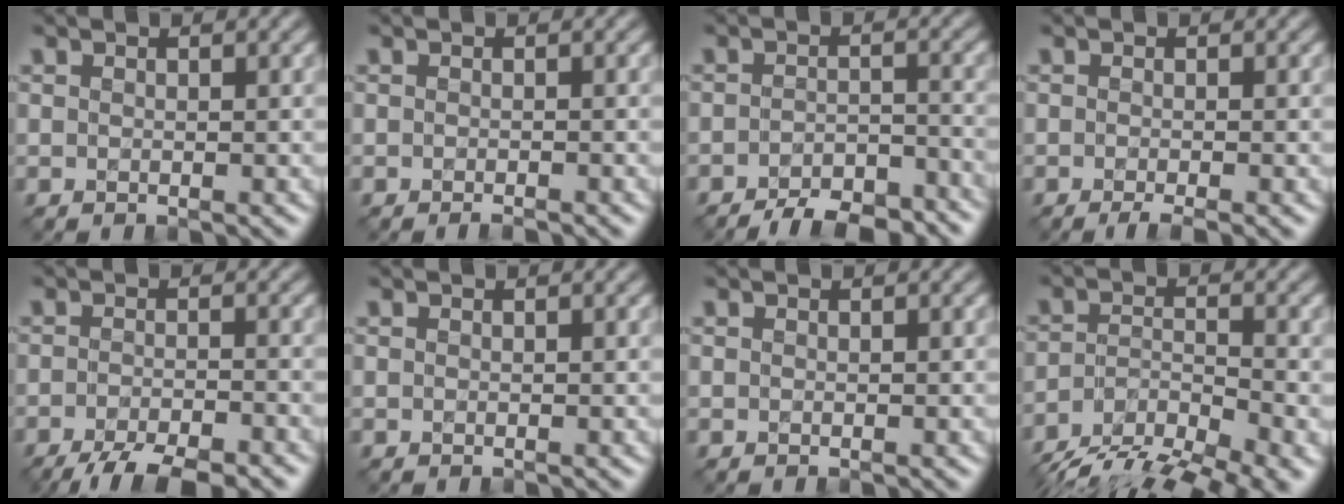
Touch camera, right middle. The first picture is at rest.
{"total": 0.9, "force": [-0.7, 0.1, 0.5], "torque": [-0.006, -0.002, -0.013]}
{"total": 6.8, "force": [-5.6, 2.0, 3.2], "torque": [-0.047, -0.009, -0.082]}
{"total": 2.2, "force": [-1.3, 0.4, 1.7], "torque": [-0.023, -0.004, -0.026]}
{"total": 5.8, "force": [-4.5, 1.2, 3.4], "torque": [-0.051, -0.007, -0.079]}
{"total": 0.0}
{"total": 0.0}
{"total": 9.7, "force": [-7.7, 3.0, 5.1], "torque": [-0.095, -0.016, -0.130]}